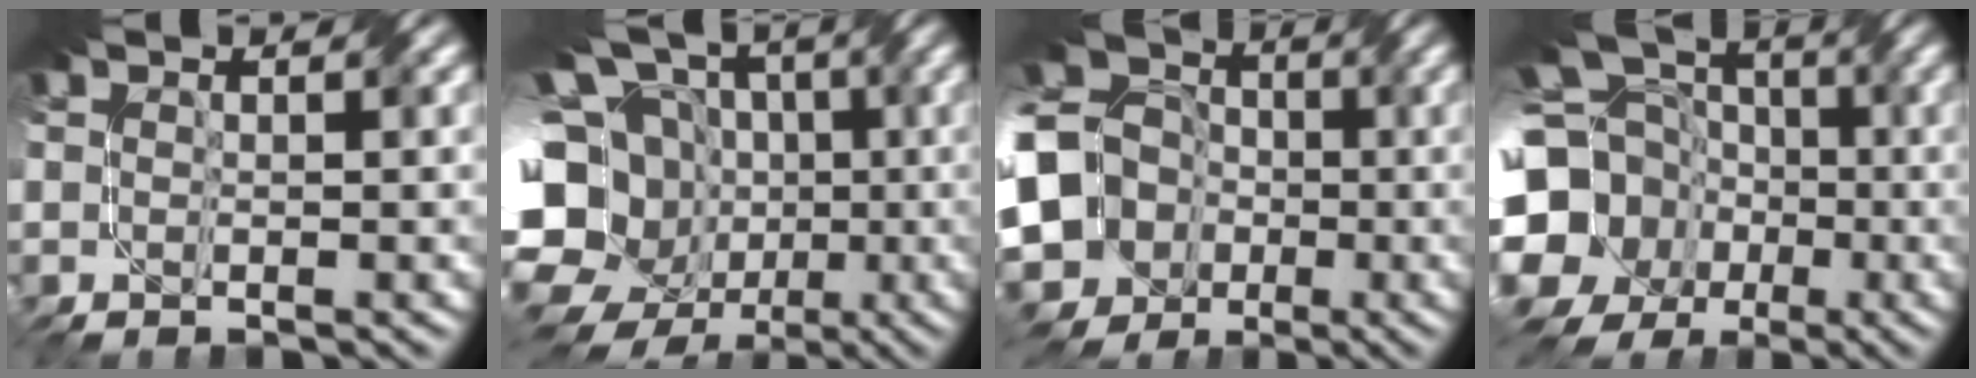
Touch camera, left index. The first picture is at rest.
{"total": 17.9, "force": [-4.4, 15.2, 8.4], "torque": [-0.198, 0.000, -0.079]}
{"total": 18.0, "force": [-4.4, 16.2, 6.7], "torque": [-0.184, -0.002, -0.116]}
{"total": 19.5, "force": [-1.8, 17.9, 7.4], "torque": [-0.207, 0.003, -0.081]}